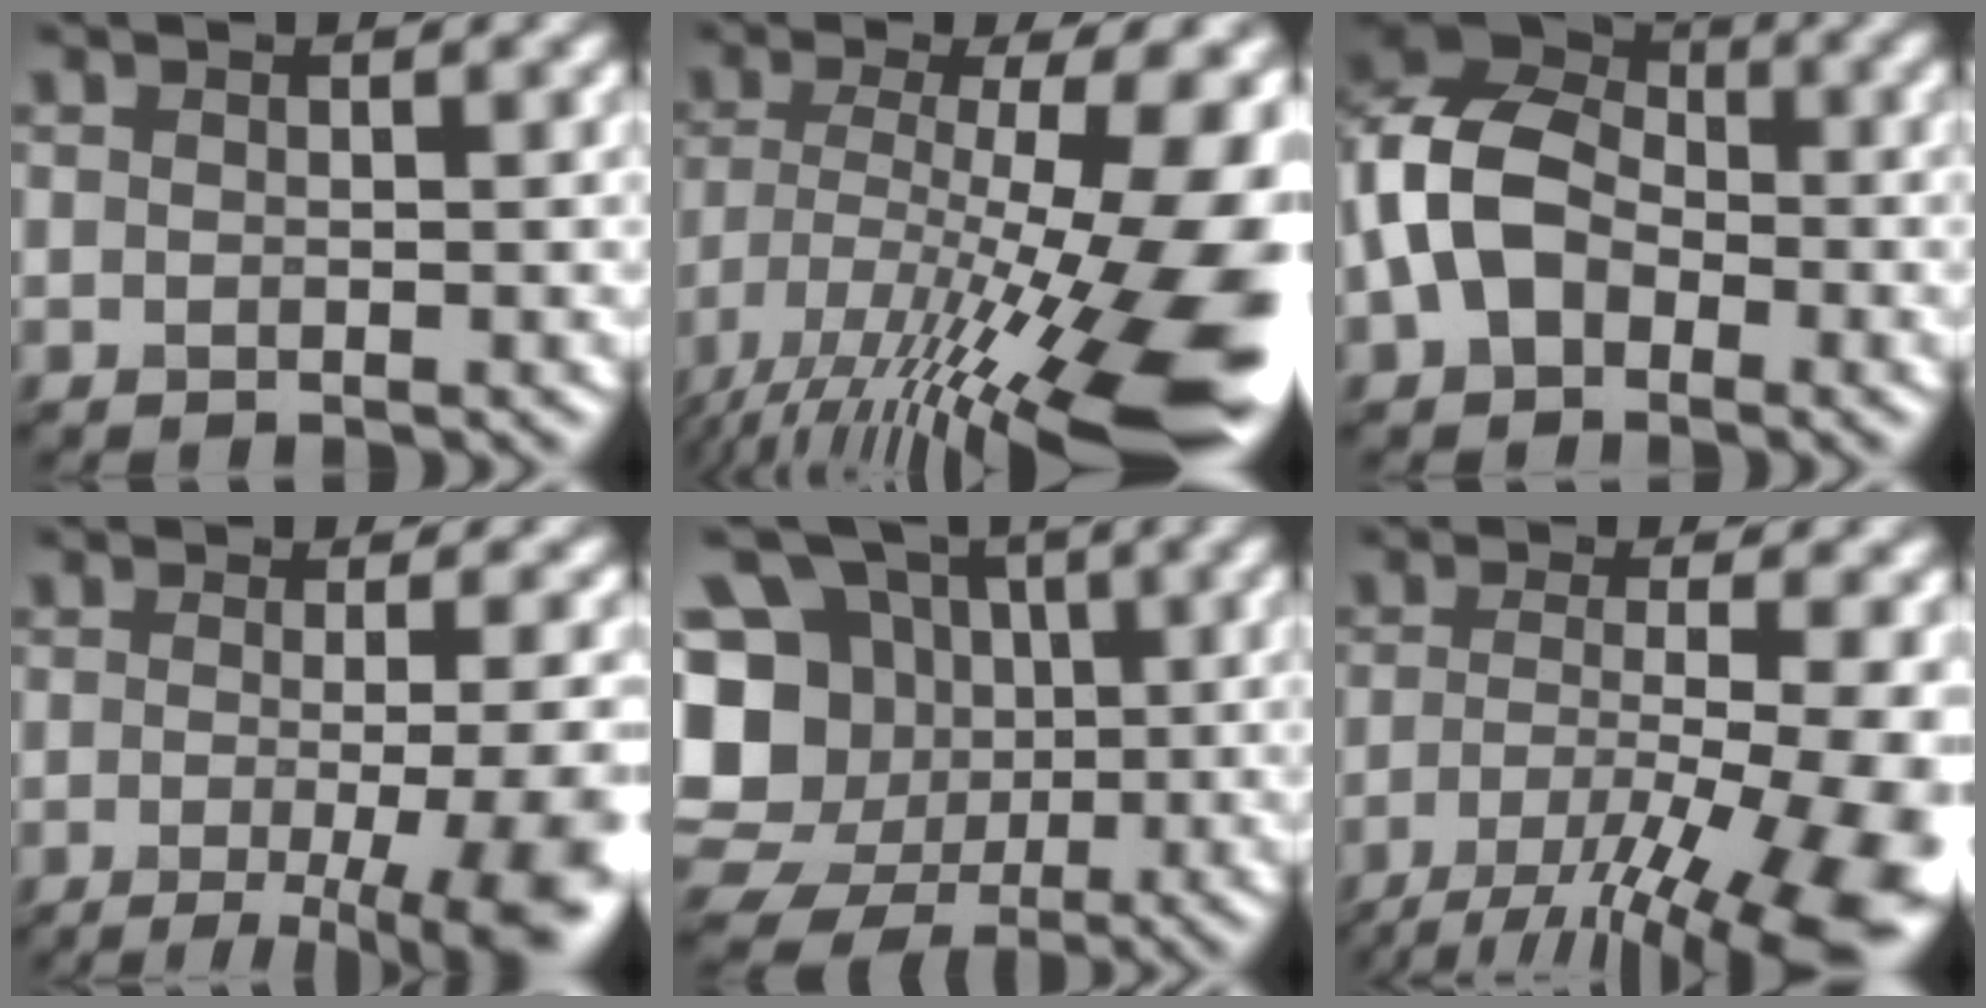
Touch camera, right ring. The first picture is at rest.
{"total": 18.7, "force": [-6.5, 5.5, 16.7], "torque": [-0.262, -0.014, -0.096]}
{"total": 8.7, "force": [-1.8, 6.3, 5.8], "torque": [-0.141, 0.010, -0.052]}
{"total": 11.5, "force": [-3.2, 4.0, 10.4], "torque": [-0.110, -0.016, -0.035]}
{"total": 14.7, "force": [-1.0, 13.3, 6.1], "torque": [-0.154, 0.020, -0.037]}
{"total": 14.7, "force": [-7.4, 4.2, 12.0], "torque": [-0.191, -0.028, -0.100]}